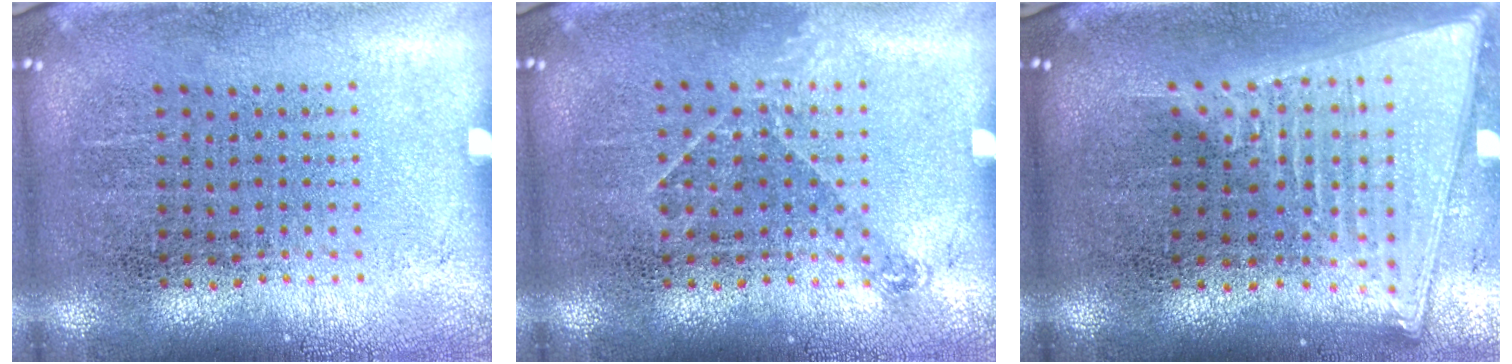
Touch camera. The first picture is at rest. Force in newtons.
{"total": 1.0, "press": 0.8, "slide": 0.6}
{"total": 2.1, "press": 1.8, "slide": 1.1}